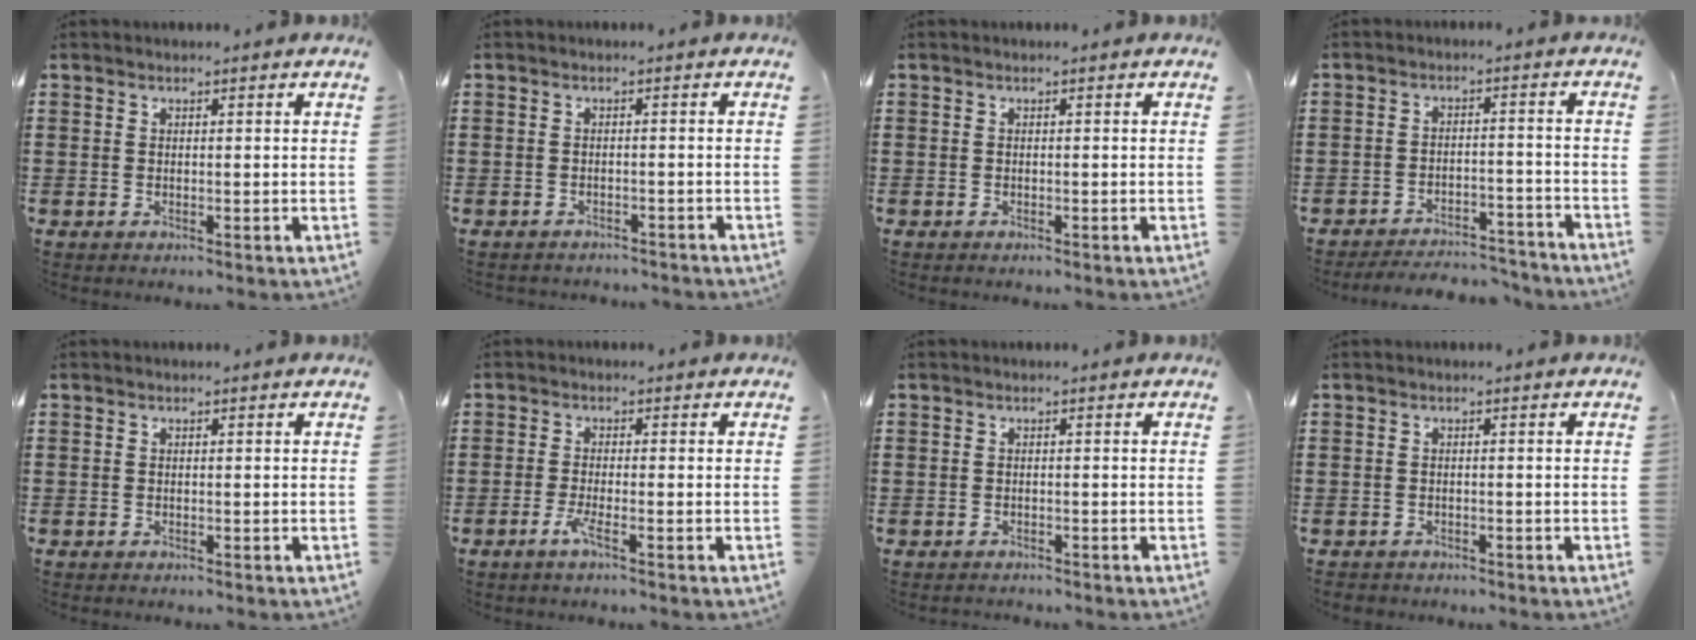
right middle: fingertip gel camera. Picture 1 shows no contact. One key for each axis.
{"total": 1.3, "fx": -1.3, "fy": 0.1, "fz": -0.1, "tx": -0.005, "ty": -0.001, "tz": -0.028}
{"total": 0.0}
{"total": 4.4, "fx": -4.4, "fy": 0.5, "fz": 0.3, "tx": -0.014, "ty": 0.003, "tz": -0.093}
{"total": 0.0}
{"total": 2.7, "fx": -1.4, "fy": -0.1, "fz": 2.3, "tx": -0.055, "ty": -0.011, "tz": -0.031}
{"total": 0.9, "fx": -0.8, "fy": 0.2, "fz": -0.2, "tx": 0.001, "ty": 0.002, "tz": -0.019}
{"total": 0.9, "fx": -0.8, "fy": 0.3, "fz": -0.1, "tx": -0.003, "ty": 0.000, "tz": -0.018}